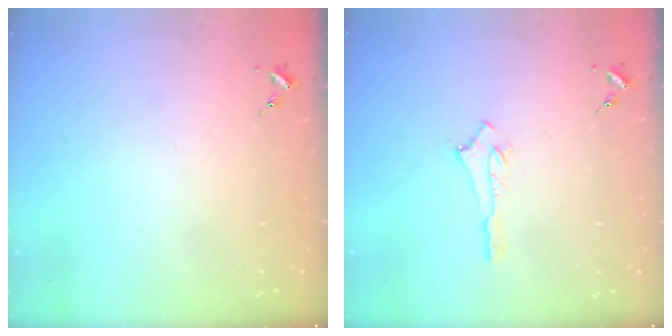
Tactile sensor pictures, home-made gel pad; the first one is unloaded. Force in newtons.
{"total": 3.0, "press": 3.0, "slide": 0.2}